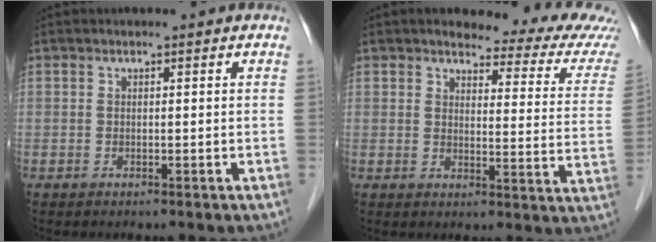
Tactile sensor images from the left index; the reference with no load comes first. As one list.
[{"total": 13.1, "force": [12.0, 2.0, 5.0], "torque": [-0.043, -0.047, 0.110]}]